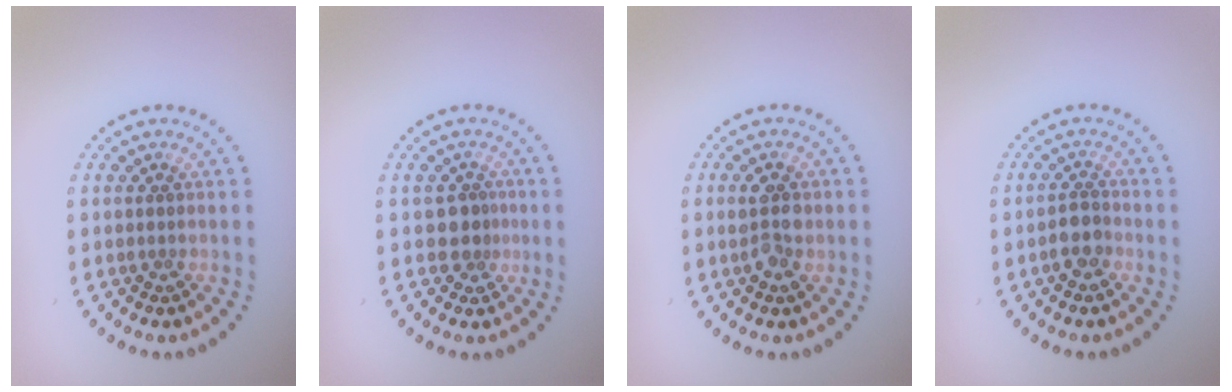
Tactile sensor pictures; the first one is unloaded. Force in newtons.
{"total": 2.1, "press": 1.7, "slide": 1.3}
{"total": 2.6, "press": 2.6, "slide": 0.0}
{"total": 2.1, "press": 1.9, "slide": 0.8}